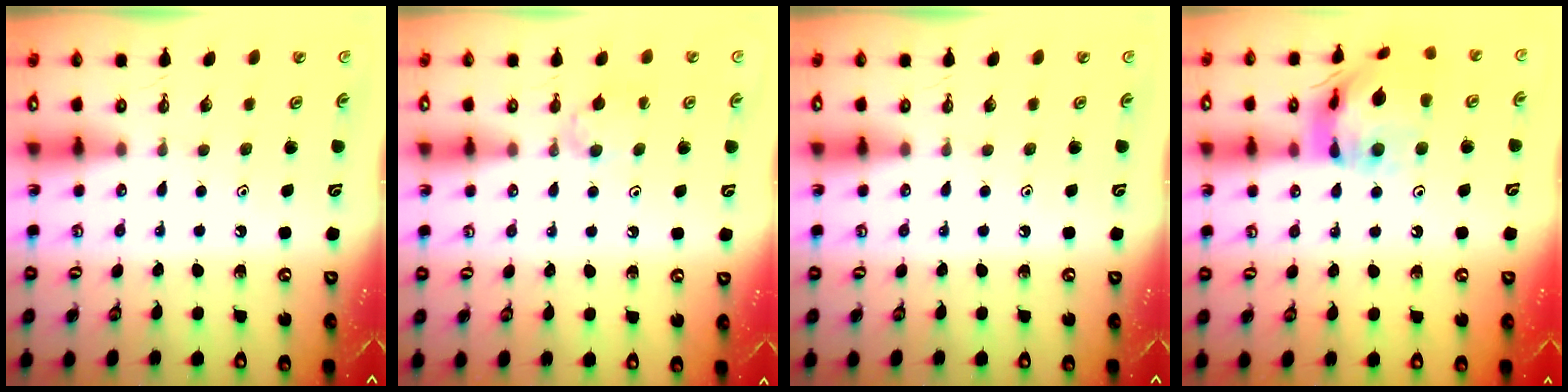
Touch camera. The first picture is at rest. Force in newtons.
{"total": 5.8, "press": 5.8, "slide": 0.7}
{"total": 0.0}
{"total": 16.2, "press": 16.1, "slide": 1.9}